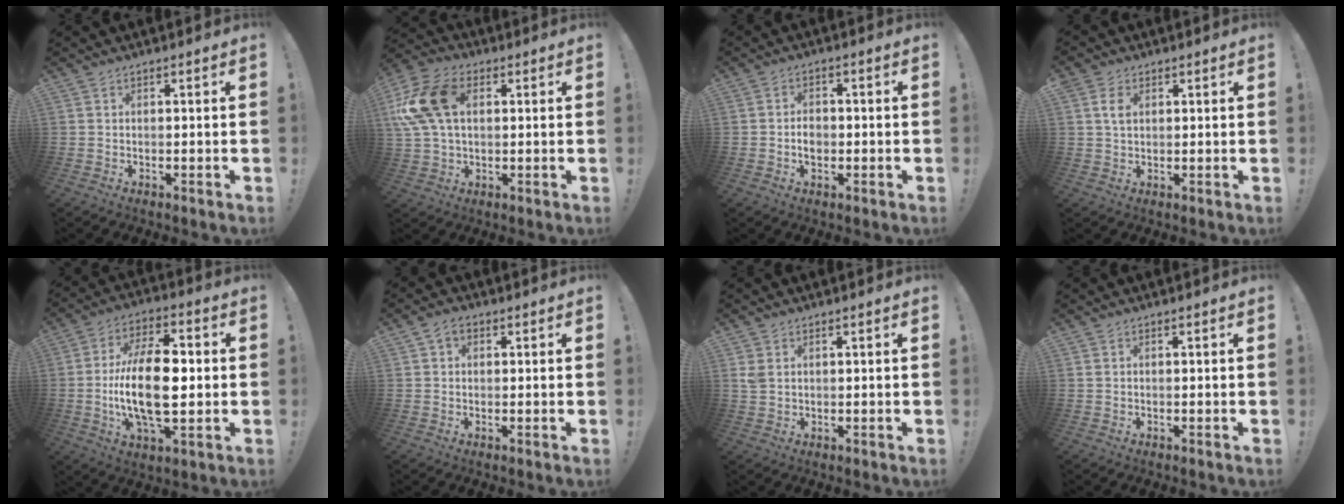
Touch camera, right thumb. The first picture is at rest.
{"total": 18.0, "force": [3.9, 11.7, 13.1], "torque": [-0.255, 0.003, 0.073]}
{"total": 3.7, "force": [-1.0, 2.7, 2.4], "torque": [-0.020, 0.001, -0.020]}
{"total": 4.5, "force": [1.6, 2.9, 3.0], "torque": [-0.047, 0.001, 0.029]}
{"total": 19.2, "force": [-1.4, 8.9, 16.9], "torque": [-0.308, -0.008, -0.032]}
{"total": 3.3, "force": [1.2, 2.5, 1.8], "torque": [-0.031, 0.001, 0.024]}
{"total": 2.9, "force": [1.3, 2.0, 1.6], "torque": [-0.021, -0.002, 0.024]}
{"total": 0.5, "force": [0.4, 0.3, 0.2], "torque": [-0.010, 0.003, 0.009]}